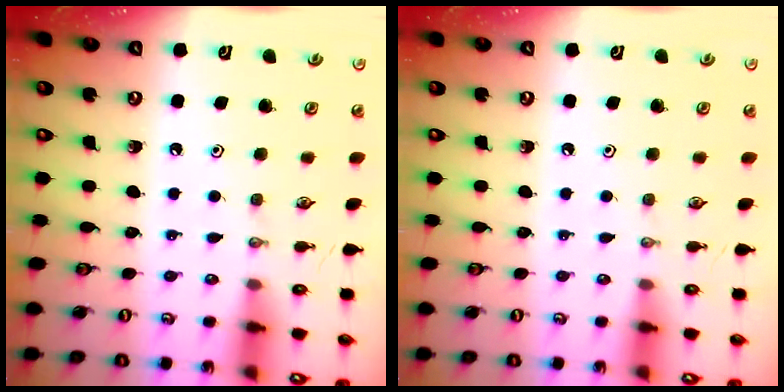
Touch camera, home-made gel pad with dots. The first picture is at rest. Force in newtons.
{"total": 0.0}